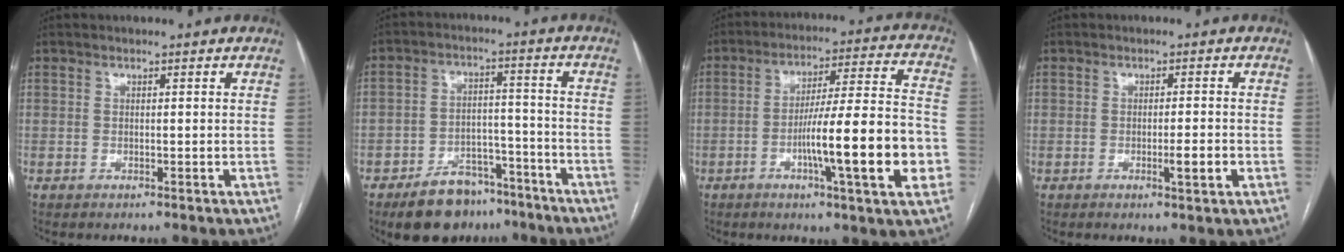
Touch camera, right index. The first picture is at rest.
{"total": 10.9, "force": [-8.0, 6.0, 4.1], "torque": [-0.056, 0.023, -0.125]}
{"total": 17.2, "force": [-4.7, 0.7, 16.5], "torque": [-0.247, 0.006, -0.068]}
{"total": 3.0, "force": [-0.9, 0.4, 2.9], "torque": [-0.046, -0.001, -0.009]}